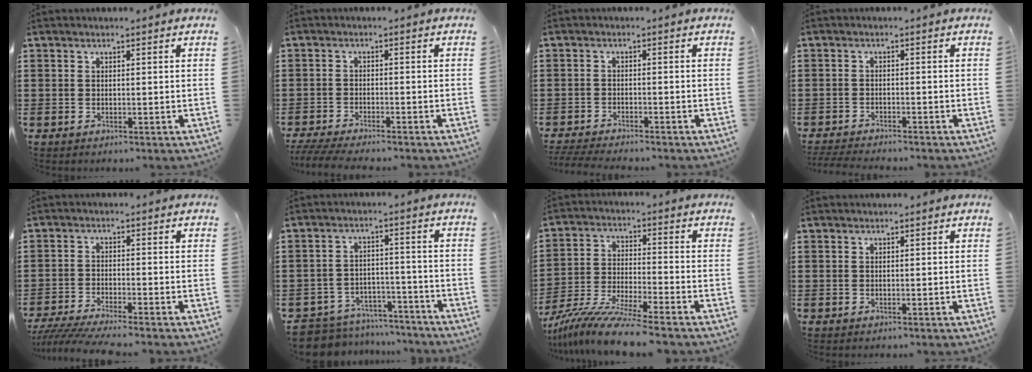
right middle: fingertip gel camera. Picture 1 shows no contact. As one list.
[{"total": 3.3, "force": [-3.1, 0.0, 1.1], "torque": [-0.033, -0.009, -0.066]}, {"total": 2.7, "force": [-2.6, 0.1, 0.6], "torque": [-0.019, -0.002, -0.056]}, {"total": 2.4, "force": [-2.4, 0.1, 0.4], "torque": [-0.016, -0.004, -0.052]}, {"total": 4.0, "force": [-3.7, -0.1, 1.5], "torque": [-0.040, -0.014, -0.076]}, {"total": 6.7, "force": [-6.6, 1.2, 0.5], "torque": [-0.024, 0.014, -0.137]}, {"total": 9.6, "force": [-8.6, -0.1, 4.3], "torque": [-0.088, 0.000, -0.169]}, {"total": 0.0}]